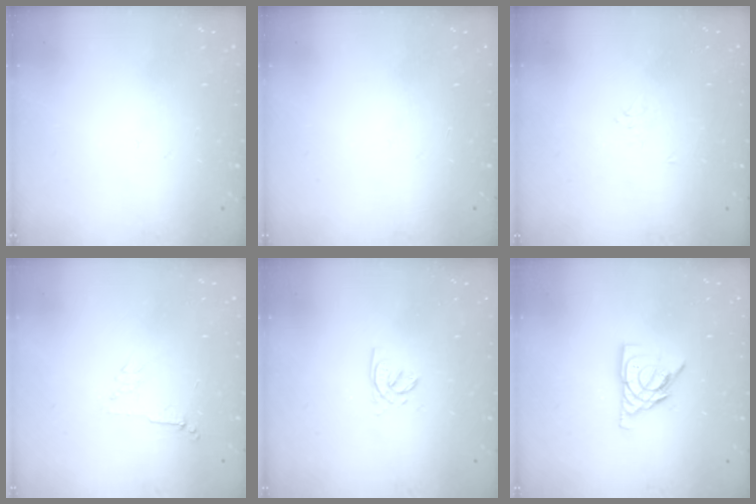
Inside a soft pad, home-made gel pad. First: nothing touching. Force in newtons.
{"total": 0.0}
{"total": 4.1, "press": 4.0, "slide": 0.5}
{"total": 4.0, "press": 4.0, "slide": 0.6}
{"total": 1.4, "press": 1.4, "slide": 0.2}
{"total": 9.0, "press": 9.0, "slide": 0.6}